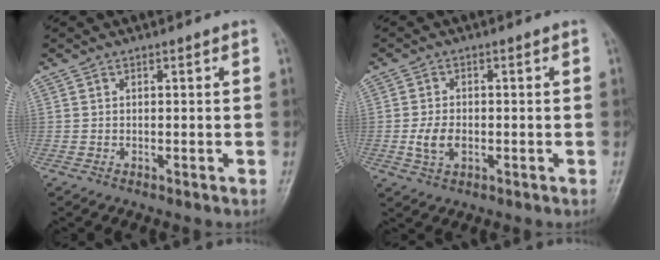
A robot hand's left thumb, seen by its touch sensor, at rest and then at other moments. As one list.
[{"total": 4.2, "force": [-0.7, 2.8, 3.2], "torque": [-0.061, 0.001, -0.010]}]